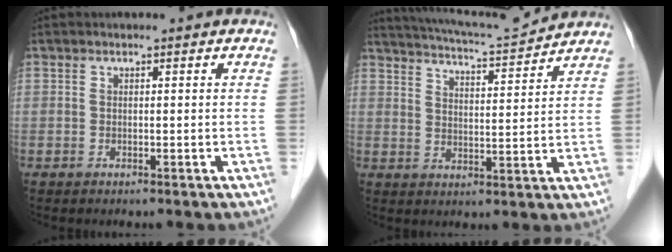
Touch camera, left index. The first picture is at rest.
{"total": 11.4, "force": [11.0, -0.3, 3.1], "torque": [-0.060, 0.005, 0.166]}